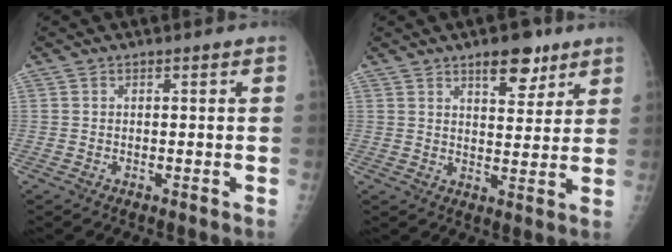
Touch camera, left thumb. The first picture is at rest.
{"total": 7.5, "force": [4.9, 3.3, 4.6], "torque": [-0.039, -0.028, 0.070]}